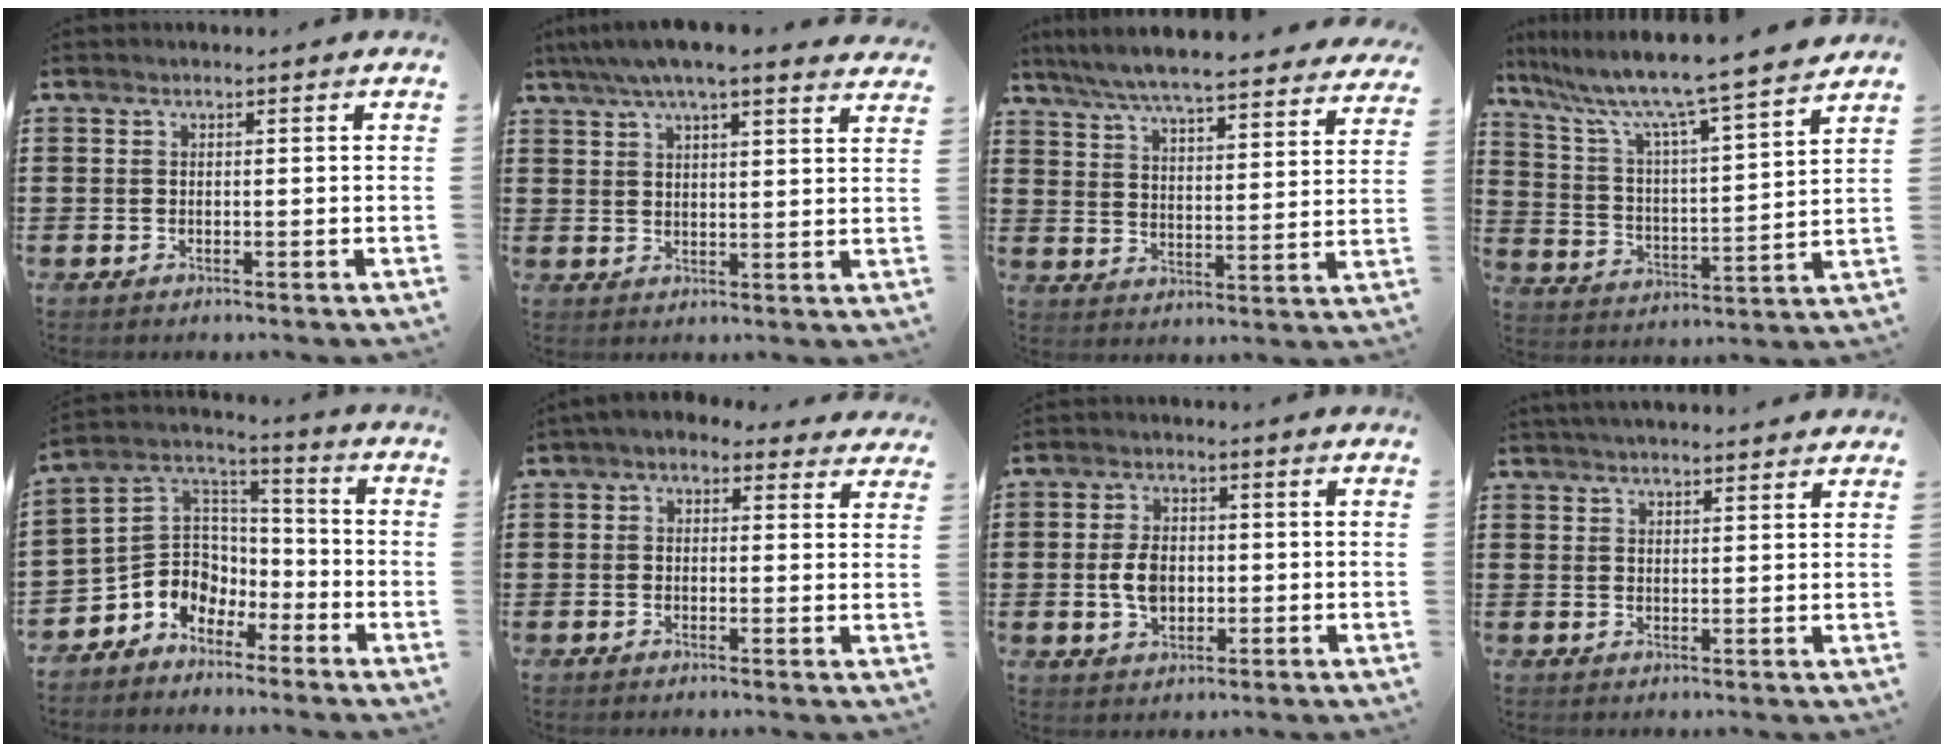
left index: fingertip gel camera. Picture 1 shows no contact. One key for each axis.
{"total": 5.8, "fx": 5.0, "fy": 0.5, "fz": 3.0, "tx": -0.071, "ty": -0.009, "tz": 0.087}
{"total": 6.5, "fx": 6.1, "fy": 0.0, "fz": 2.0, "tx": -0.068, "ty": -0.041, "tz": 0.106}
{"total": 8.4, "fx": 7.4, "fy": -0.6, "fz": 4.1, "tx": -0.112, "ty": -0.061, "tz": 0.114}
{"total": 6.9, "fx": -3.7, "fy": 5.9, "fz": 0.0, "tx": -0.033, "ty": 0.001, "tz": -0.073}
{"total": 1.9, "fx": 1.0, "fy": 1.3, "fz": 0.9, "tx": -0.025, "ty": 0.006, "tz": 0.017}
{"total": 4.9, "fx": -0.4, "fy": 3.2, "fz": 3.7, "tx": -0.087, "ty": 0.004, "tz": -0.012}
{"total": 2.5, "fx": 2.5, "fy": -0.1, "fz": 0.3, "tx": -0.013, "ty": -0.001, "tz": 0.048}